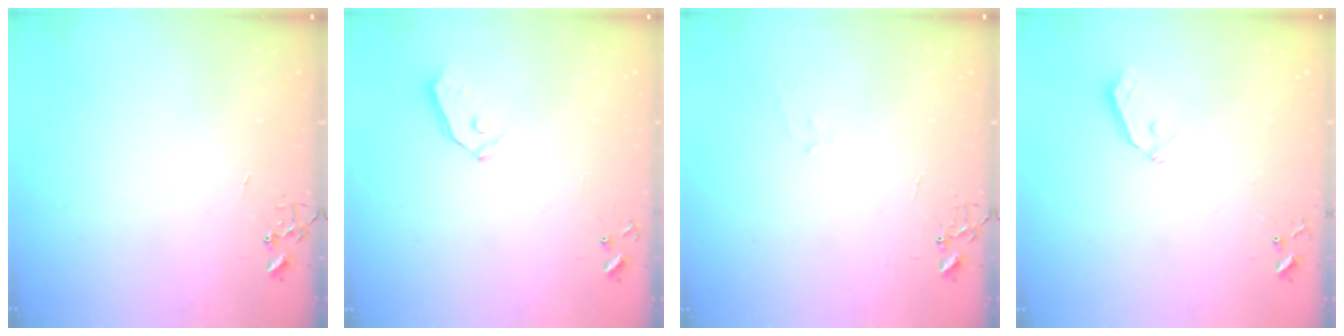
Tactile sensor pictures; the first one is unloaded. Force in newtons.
{"total": 4.9, "press": 4.9, "slide": 0.2}
{"total": 5.6, "press": 5.6, "slide": 0.7}
{"total": 4.4, "press": 4.3, "slide": 0.5}